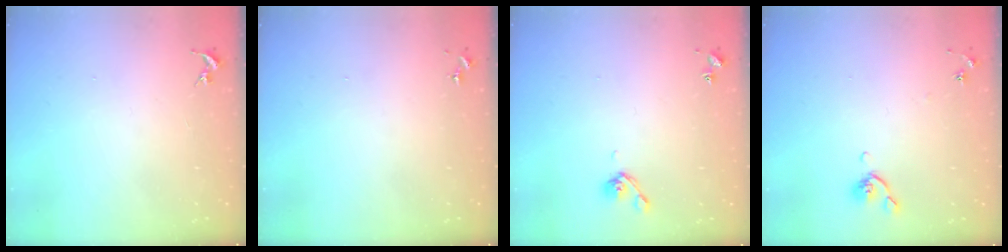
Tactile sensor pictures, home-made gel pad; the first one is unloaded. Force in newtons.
{"total": 0.0}
{"total": 5.7, "press": 5.7, "slide": 0.9}
{"total": 5.3, "press": 5.1, "slide": 1.1}